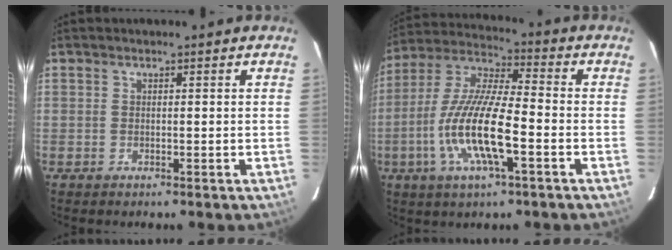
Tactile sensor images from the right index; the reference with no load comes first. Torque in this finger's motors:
{"motor_torque": [1.28, -0.86, 1.05, 0.21]}